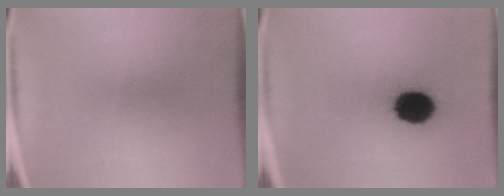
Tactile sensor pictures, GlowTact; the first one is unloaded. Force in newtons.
{"total": 12.9}